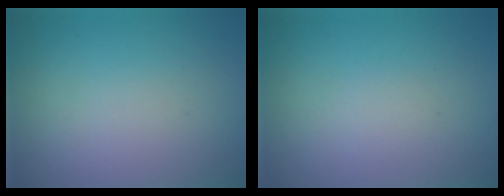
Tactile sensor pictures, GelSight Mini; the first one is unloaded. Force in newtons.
{"total": 0.6, "press": 0.6, "slide": 0.0}